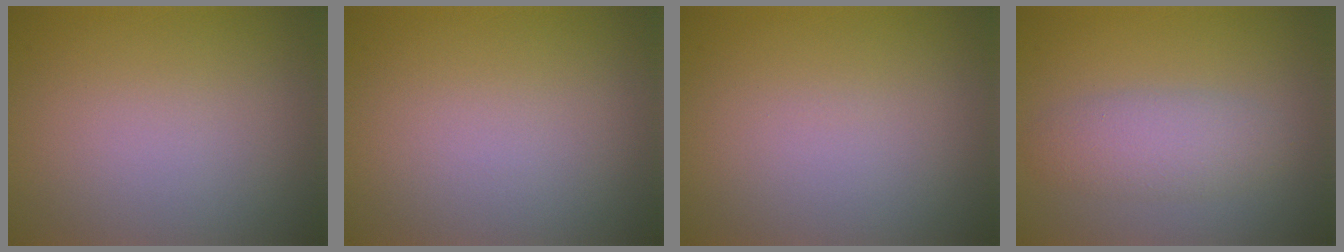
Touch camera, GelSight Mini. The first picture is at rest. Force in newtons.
{"total": 0.0}
{"total": 0.0}
{"total": 3.1, "press": 3.1, "slide": 0.1}